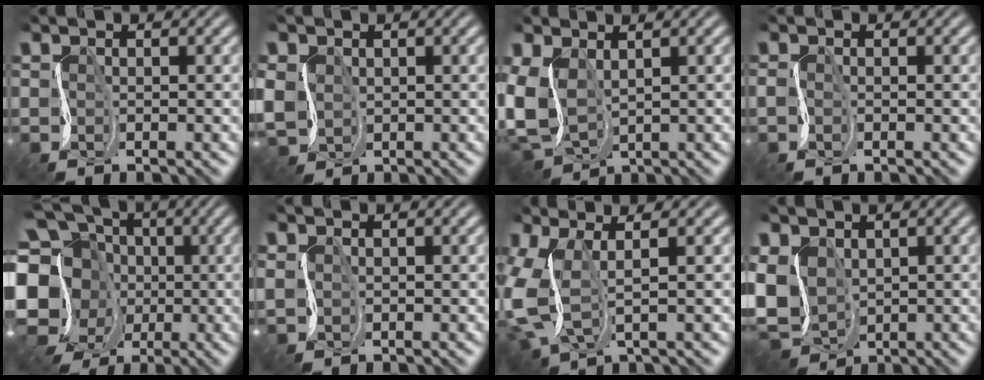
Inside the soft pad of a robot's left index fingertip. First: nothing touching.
{"total": 2.6, "force": [0.2, 2.4, 1.0], "torque": [-0.039, -0.001, -0.001]}
{"total": 6.0, "force": [0.2, 3.6, 4.8], "torque": [-0.134, 0.000, -0.001]}
{"total": 0.8, "force": [-0.6, 0.4, 0.4], "torque": [-0.012, -0.002, -0.015]}
{"total": 15.3, "force": [-2.8, 13.3, 7.0], "torque": [-0.167, 0.015, -0.079]}
{"total": 0.5, "force": [0.2, 0.4, 0.2], "torque": [-0.005, 0.000, 0.002]}
{"total": 6.3, "force": [-0.3, 2.9, 5.6], "torque": [-0.151, -0.005, -0.014]}
{"total": 6.5, "force": [-0.5, 4.7, 4.4], "torque": [-0.116, -0.003, -0.023]}